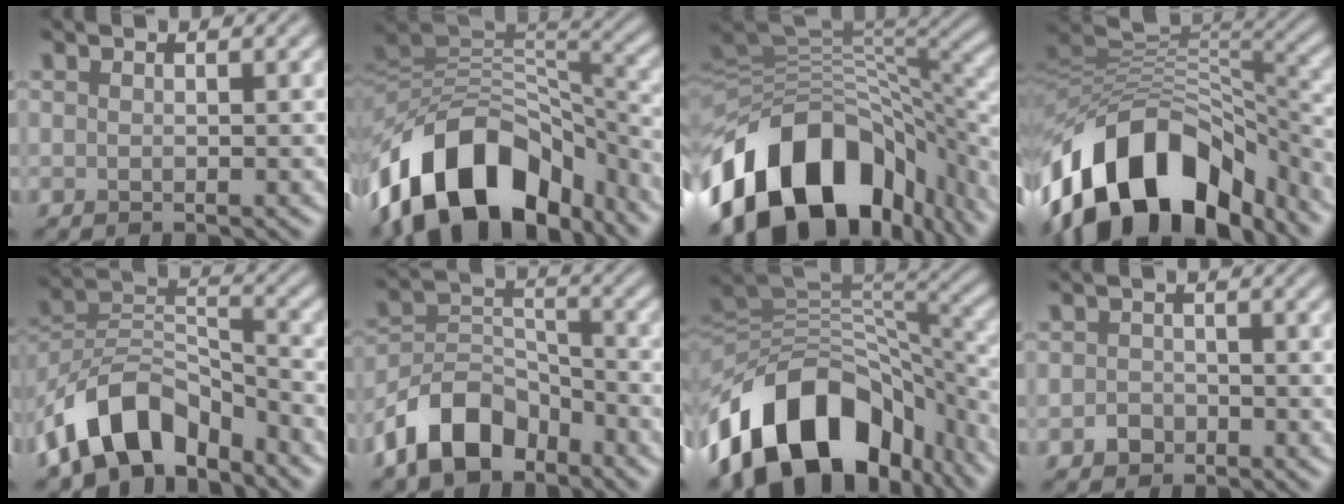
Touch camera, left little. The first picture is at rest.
{"total": 13.9, "force": [-7.8, 8.6, 7.7], "torque": [-0.133, 0.018, -0.139]}
{"total": 15.8, "force": [-7.0, 10.2, 9.7], "torque": [-0.183, 0.002, -0.111]}
{"total": 13.9, "force": [-8.0, 8.5, 7.6], "torque": [-0.134, 0.017, -0.139]}
{"total": 9.3, "force": [-6.6, 4.7, 4.5], "torque": [-0.061, 0.001, -0.133]}
{"total": 7.5, "force": [-5.1, 4.3, 3.5], "torque": [-0.055, 0.002, -0.110]}
{"total": 15.3, "force": [-7.5, 10.1, 8.7], "torque": [-0.159, 0.001, -0.120]}
{"total": 1.5, "force": [-0.9, 1.2, 0.4], "torque": [0.001, 0.003, -0.018]}